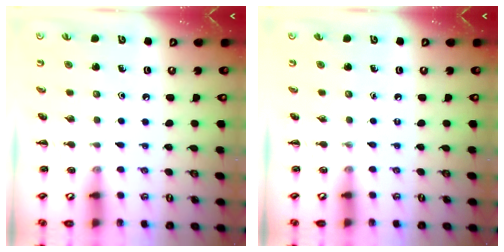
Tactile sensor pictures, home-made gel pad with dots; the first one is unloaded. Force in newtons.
{"total": 0.0}